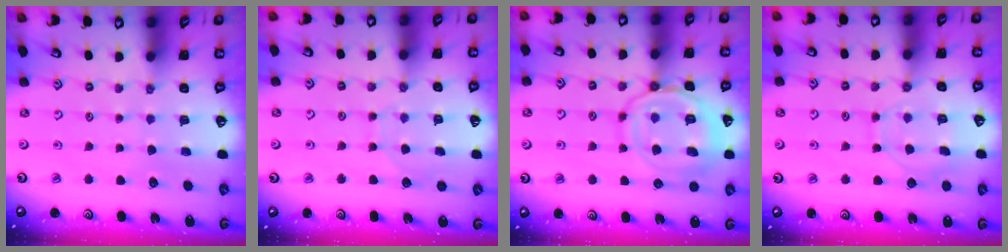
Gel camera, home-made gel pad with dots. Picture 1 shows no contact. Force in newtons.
{"total": 5.5, "press": 5.5, "slide": 0.6}
{"total": 13.6, "press": 13.6, "slide": 1.3}
{"total": 10.2, "press": 10.1, "slide": 0.8}